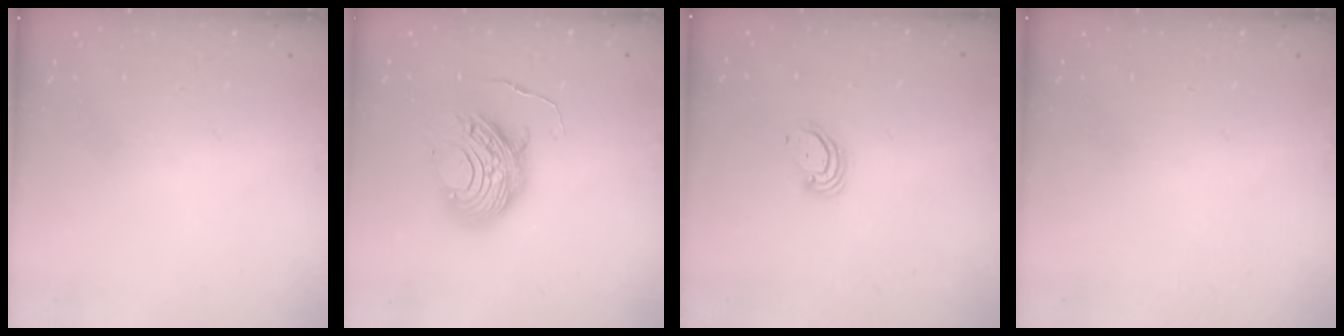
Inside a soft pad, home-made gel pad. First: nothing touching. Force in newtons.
{"total": 11.3, "press": 11.3, "slide": 1.2}
{"total": 3.0, "press": 2.9, "slide": 0.3}
{"total": 0.0}